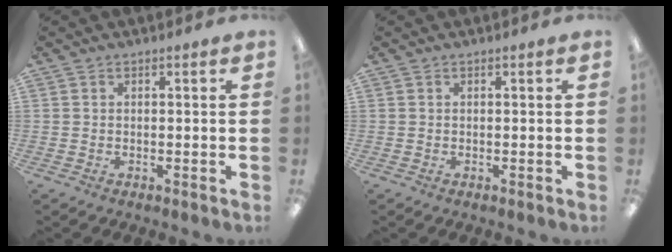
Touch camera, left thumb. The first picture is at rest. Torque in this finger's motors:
{"motor_torque": [0.00, 0.00, 0.03, -0.03, 0.00]}